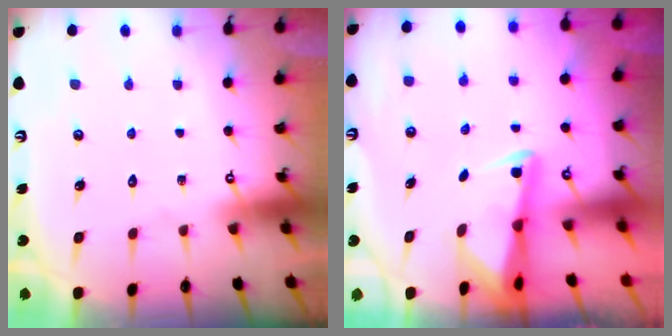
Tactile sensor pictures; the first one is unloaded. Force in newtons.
{"total": 2.4, "press": 2.3, "slide": 0.4}